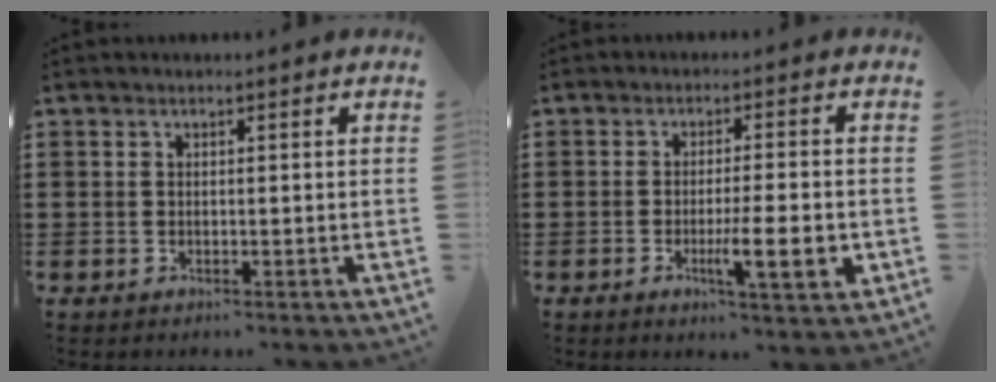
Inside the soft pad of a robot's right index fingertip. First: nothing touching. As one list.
[{"total": 7.9, "force": [-2.1, 1.3, 7.5], "torque": [-0.110, -0.009, -0.031]}]